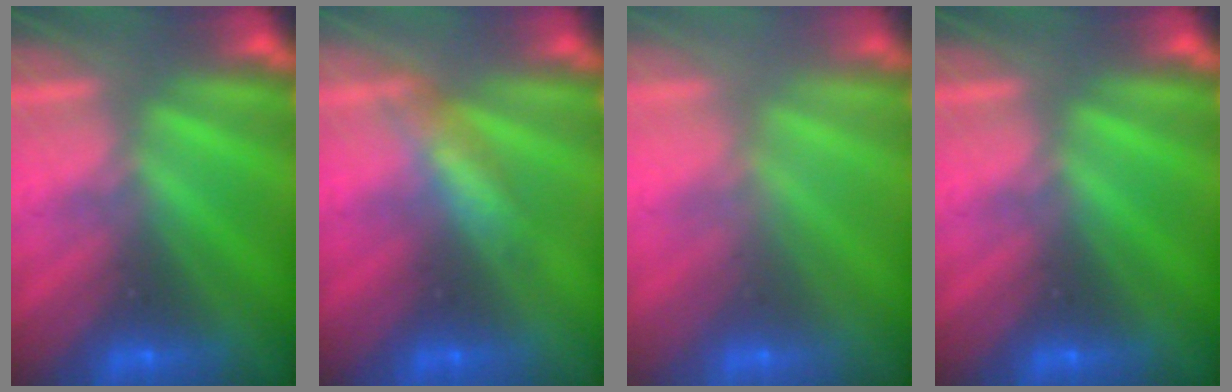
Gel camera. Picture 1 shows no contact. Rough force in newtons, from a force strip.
{"total": 2.7}
{"total": 2.9}
{"total": 0.0}